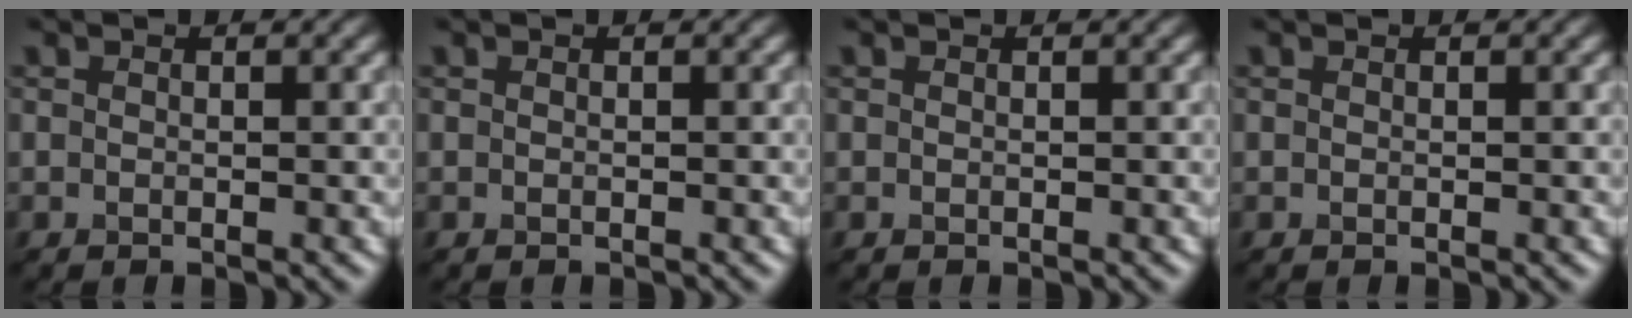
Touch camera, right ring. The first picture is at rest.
{"total": 0.5, "force": [-0.3, -0.3, -0.4], "torque": [-0.001, -0.006, -0.001]}
{"total": 0.0}
{"total": 0.0}